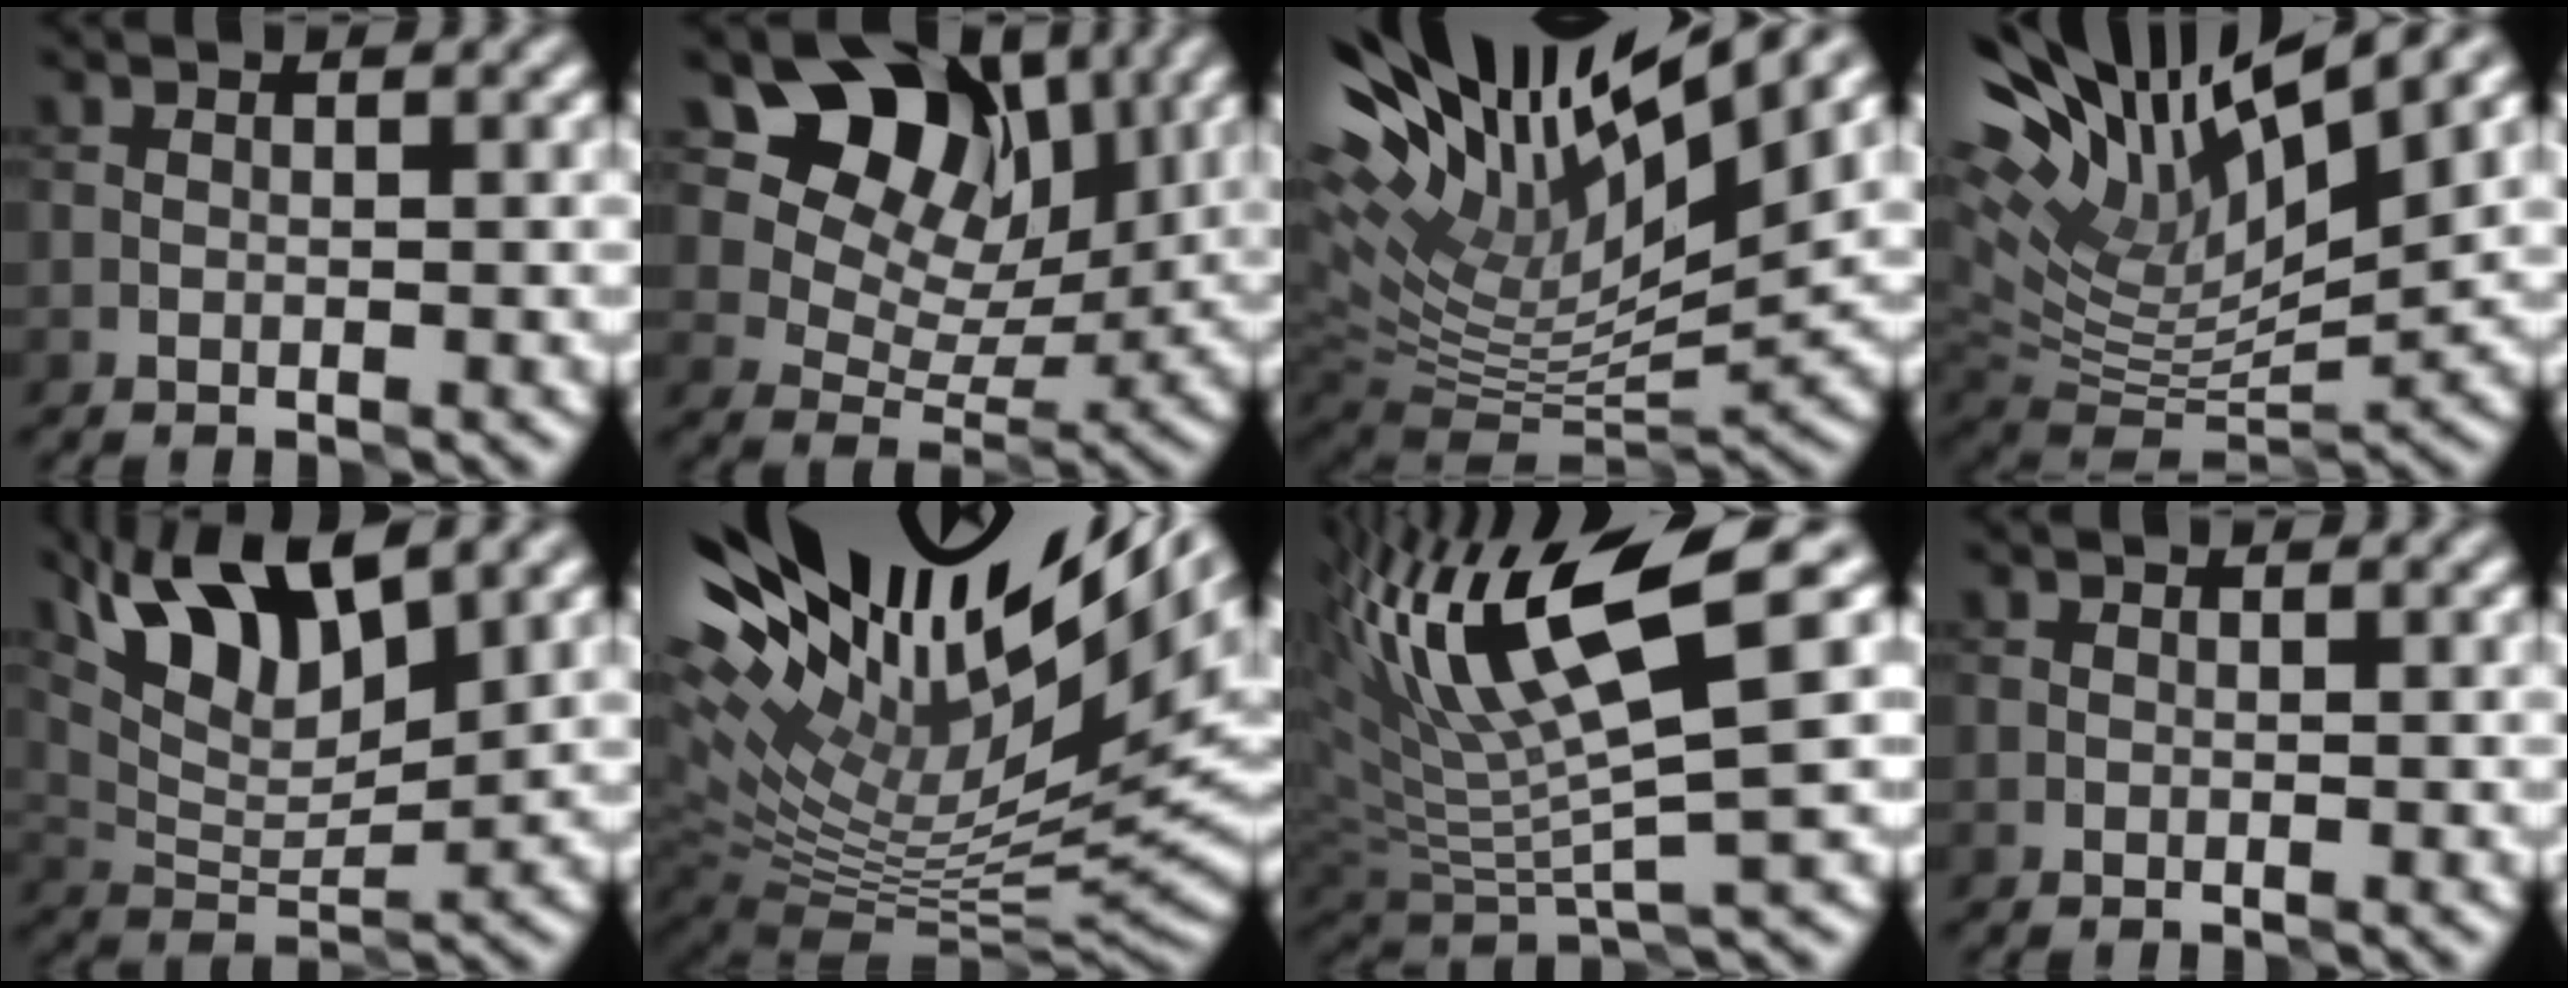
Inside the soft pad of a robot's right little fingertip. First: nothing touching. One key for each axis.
{"total": 10.5, "fx": 5.8, "fy": 7.0, "fz": 5.2, "tx": -0.072, "ty": 0.001, "tz": 0.096}
{"total": 16.6, "fx": 9.2, "fy": 4.5, "fz": 13.1, "tx": -0.248, "ty": 0.031, "tz": 0.189}
{"total": 13.6, "fx": 8.3, "fy": 3.8, "fz": 10.1, "tx": -0.207, "ty": 0.028, "tz": 0.154}
{"total": 8.6, "fx": 5.6, "fy": 2.6, "fz": 5.9, "tx": -0.106, "ty": 0.009, "tz": 0.108}
{"total": 18.1, "fx": 9.0, "fy": 5.9, "fz": 14.5, "tx": -0.202, "ty": 0.025, "tz": 0.187}
{"total": 11.7, "fx": 6.5, "fy": 2.4, "fz": 9.5, "tx": -0.173, "ty": 0.018, "tz": 0.121}
{"total": 0.0}